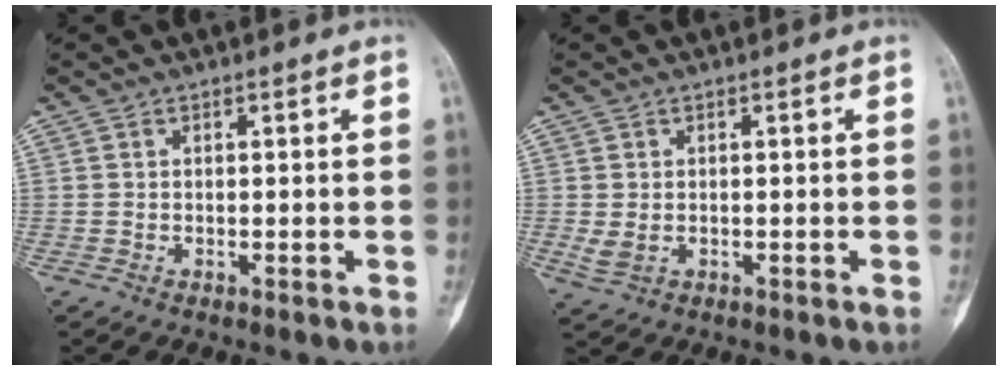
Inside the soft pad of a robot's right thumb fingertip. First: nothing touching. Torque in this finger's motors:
{"motor_torque": [-0.22, 0.27, 0.26, -0.01, -0.07]}